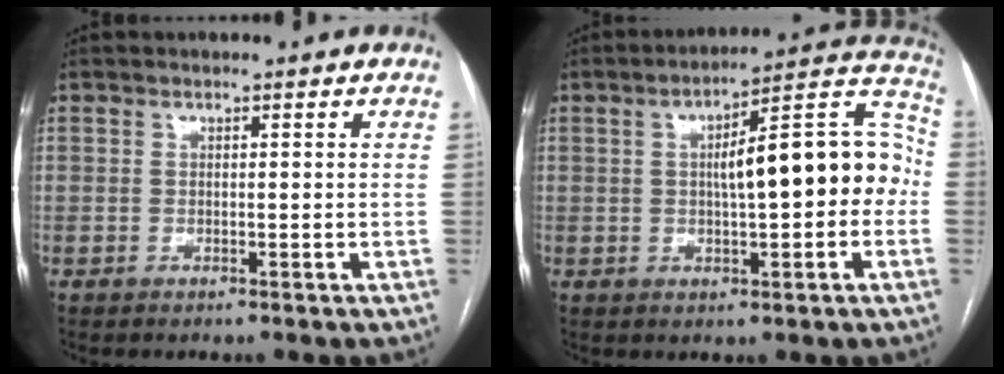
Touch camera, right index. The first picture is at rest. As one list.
[{"total": 14.6, "force": [0.0, 3.7, 14.2], "torque": [-0.193, 0.050, 0.002]}]